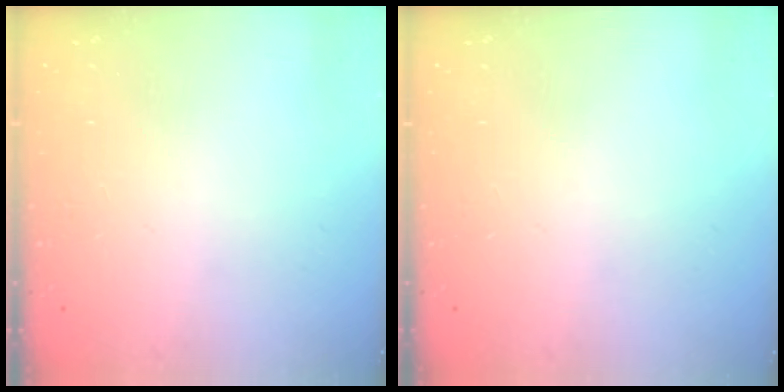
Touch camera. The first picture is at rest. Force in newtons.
{"total": 0.0}